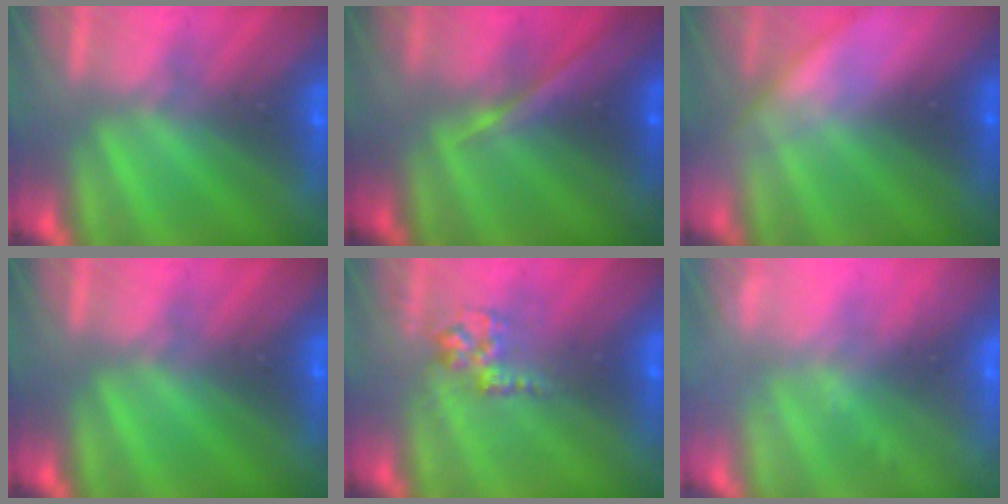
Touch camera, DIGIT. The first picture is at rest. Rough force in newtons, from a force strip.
{"total": 2.3}
{"total": 2.9}
{"total": 0.0}
{"total": 2.8}
{"total": 2.3}